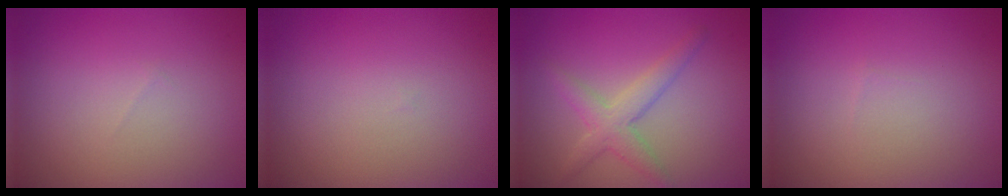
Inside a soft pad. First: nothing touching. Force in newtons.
{"total": 0.0}
{"total": 3.0, "press": 3.0, "slide": 0.1}
{"total": 0.0}